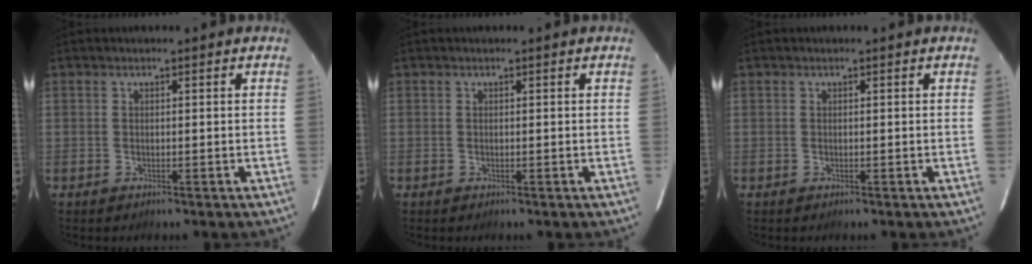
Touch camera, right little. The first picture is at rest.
{"total": 0.0}
{"total": 0.0}